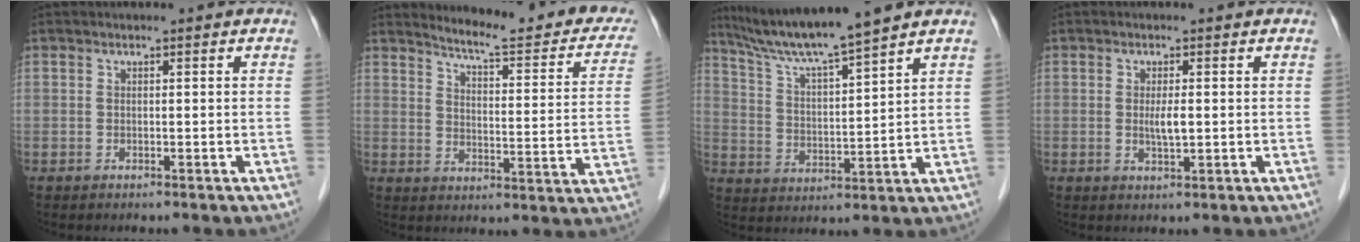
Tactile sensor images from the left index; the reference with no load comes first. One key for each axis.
{"total": 16.6, "fx": 14.9, "fy": 2.4, "fz": 6.9, "tx": -0.080, "ty": -0.049, "tz": 0.173}
{"total": 10.8, "fx": 9.4, "fy": -1.6, "fz": 5.1, "tx": -0.092, "ty": 0.007, "tz": 0.173}
{"total": 2.4, "fx": 0.1, "fy": 0.4, "fz": 2.4, "tx": -0.048, "ty": -0.004, "tz": 0.004}